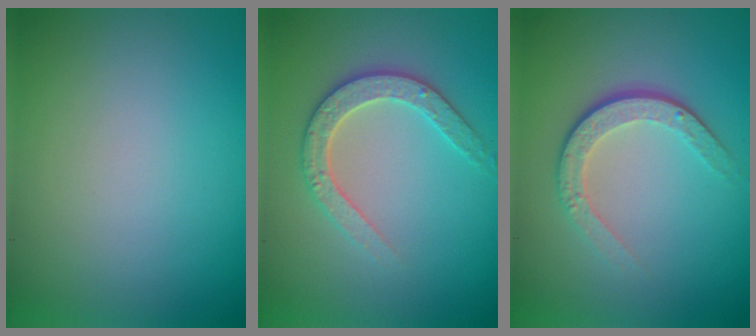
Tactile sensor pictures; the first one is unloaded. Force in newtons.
{"total": 2.9, "press": 2.9, "slide": 0.5}
{"total": 3.5, "press": 2.6, "slide": 2.4}